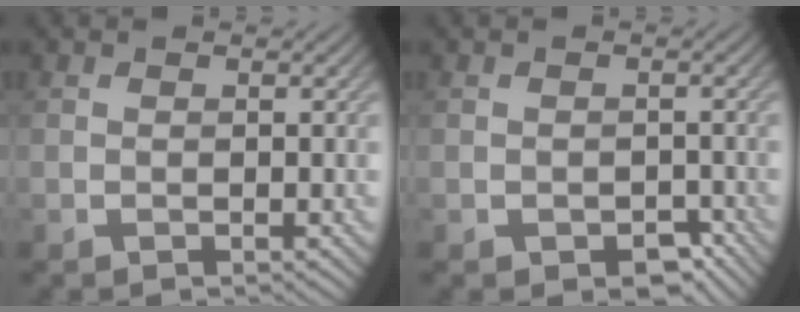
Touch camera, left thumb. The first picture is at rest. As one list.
[{"total": 2.5, "force": [-1.4, 1.6, 1.4], "torque": [-0.020, -0.011, -0.019]}]